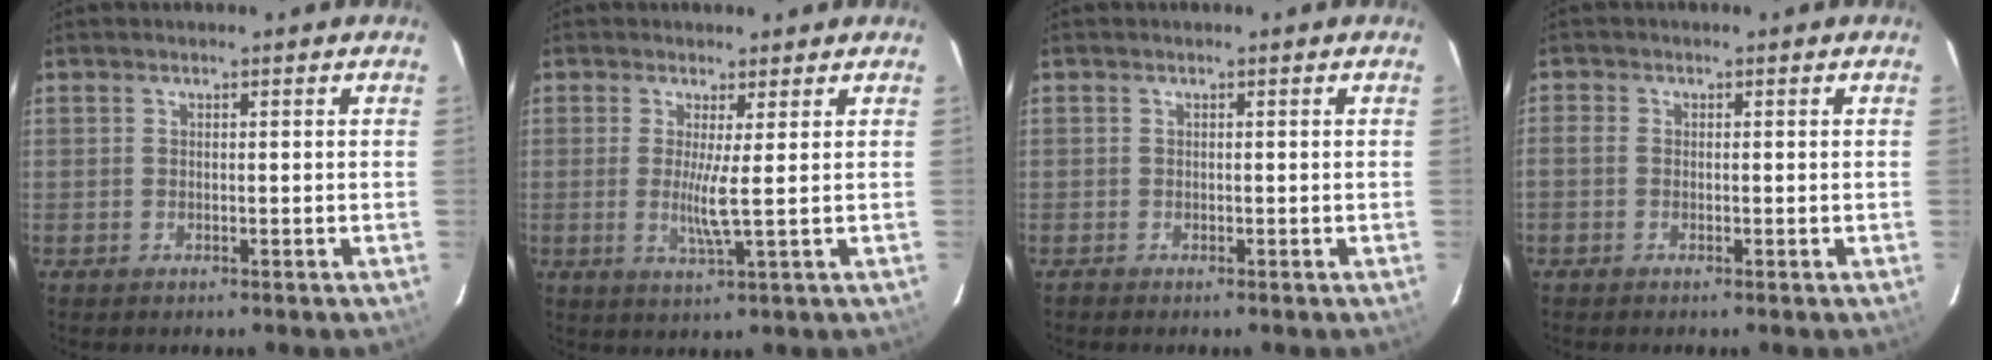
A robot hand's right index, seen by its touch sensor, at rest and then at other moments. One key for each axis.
{"total": 4.0, "fx": 0.5, "fy": -0.8, "fz": 3.9, "tx": -0.071, "ty": -0.013, "tz": 0.003}
{"total": 0.8, "fx": -0.6, "fy": 0.6, "fz": -0.1, "tx": -0.001, "ty": 0.003, "tz": -0.012}
{"total": 1.3, "fx": -0.6, "fy": 0.7, "fz": 0.9, "tx": -0.020, "ty": 0.000, "tz": -0.017}